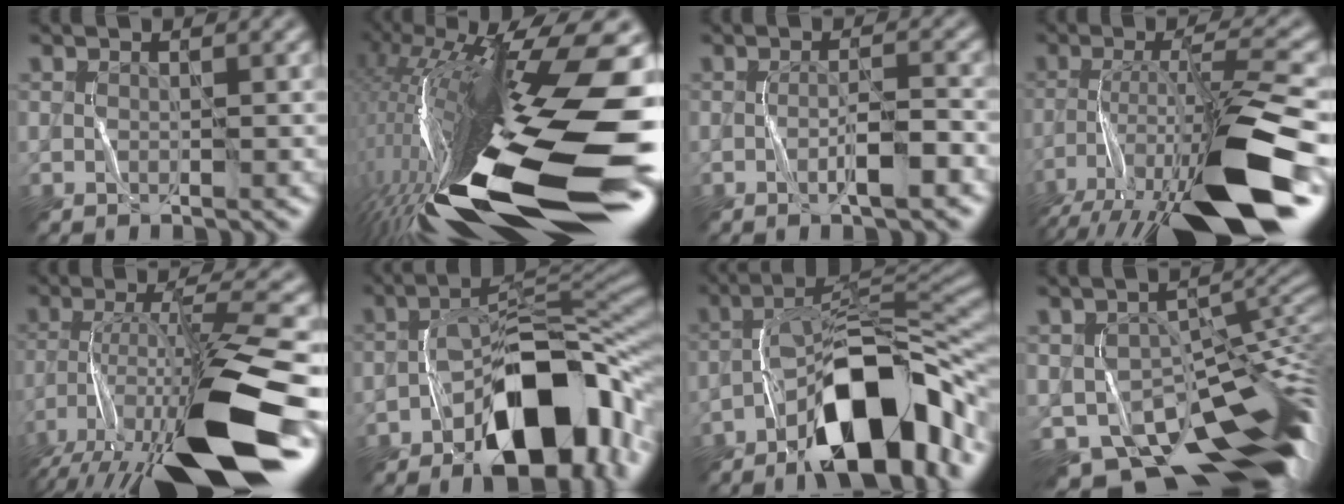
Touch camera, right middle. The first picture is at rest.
{"total": 20.0, "force": [-3.8, 5.4, 18.9], "torque": [-0.357, 0.014, -0.075]}
{"total": 2.5, "force": [-1.2, 0.2, 2.2], "torque": [-0.036, 0.015, -0.022]}
{"total": 13.5, "force": [-7.8, 3.1, 10.6], "torque": [-0.193, 0.007, -0.130]}
{"total": 15.0, "force": [-8.3, 3.1, 12.1], "torque": [-0.221, 0.009, -0.137]}
{"total": 12.6, "force": [-6.3, 5.9, 9.2], "torque": [-0.122, 0.011, -0.107]}
{"total": 13.0, "force": [-7.6, 4.5, 9.6], "torque": [-0.137, 0.027, -0.133]}
{"total": 14.8, "force": [-8.7, 7.3, 9.4], "torque": [-0.142, -0.008, -0.120]}